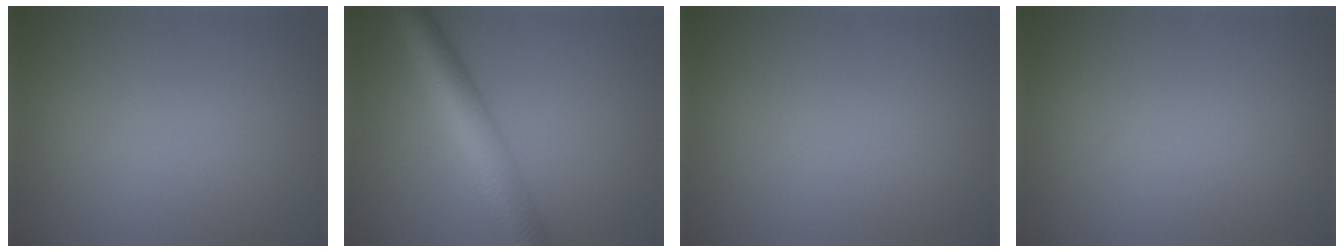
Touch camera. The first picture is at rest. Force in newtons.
{"total": 6.8, "press": 6.8, "slide": 0.1}
{"total": 0.0}
{"total": 0.0}